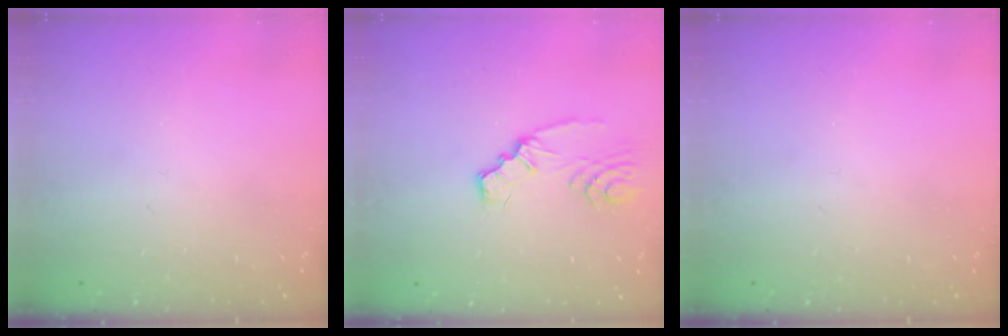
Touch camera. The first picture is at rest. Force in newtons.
{"total": 3.4, "press": 3.4, "slide": 0.5}
{"total": 0.0}